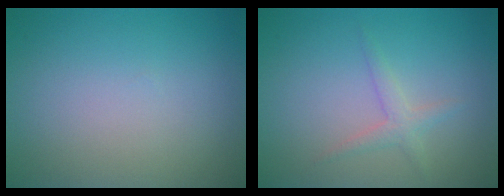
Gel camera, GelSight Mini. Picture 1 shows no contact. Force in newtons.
{"total": 1.6, "press": 1.6, "slide": 0.0}